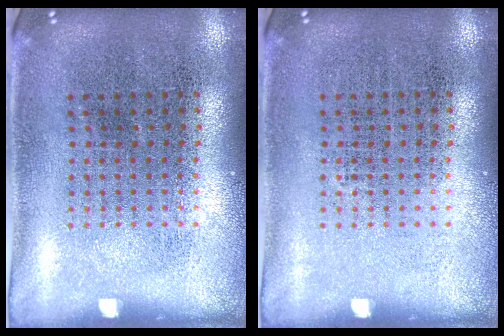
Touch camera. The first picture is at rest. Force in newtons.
{"total": 0.0}